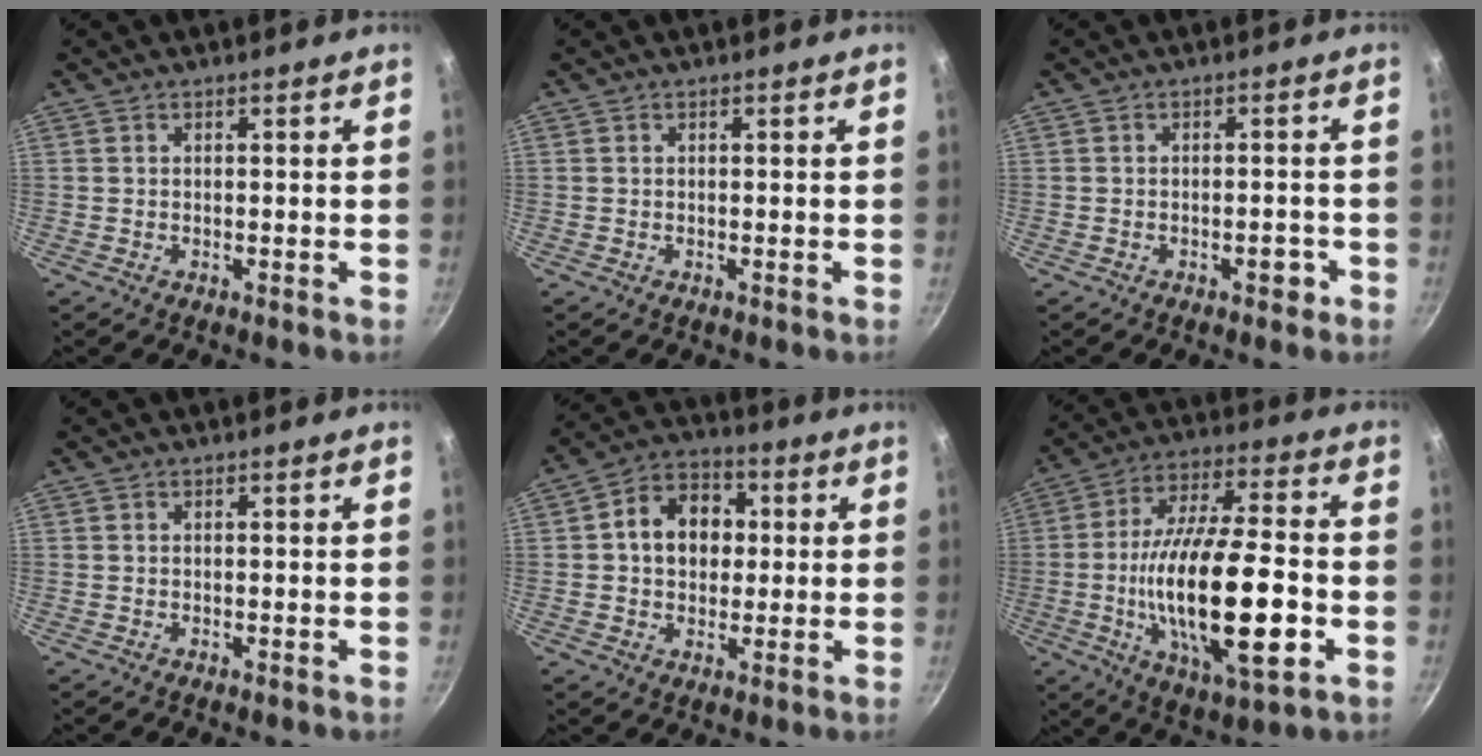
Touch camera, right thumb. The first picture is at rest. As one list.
[{"total": 0.0}, {"total": 0.0}, {"total": 0.0}, {"total": 11.2, "force": [1.5, 8.8, 6.8], "torque": [-0.073, 0.017, 0.009]}, {"total": 24.0, "force": [-4.8, 8.2, 22.0], "torque": [-0.384, 0.017, -0.080]}]